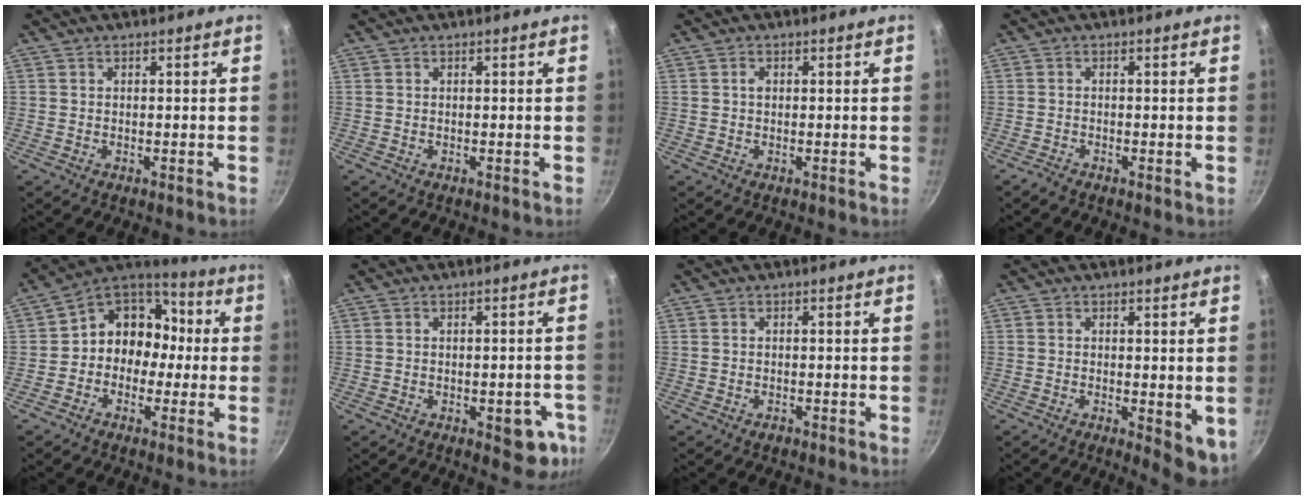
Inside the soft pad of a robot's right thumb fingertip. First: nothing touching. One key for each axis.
{"total": 0.0}
{"total": 1.1, "fx": 0.2, "fy": 0.8, "fz": 0.7, "tx": -0.009, "ty": 0.005, "tz": 0.002}
{"total": 1.0, "fx": -0.9, "fy": 0.2, "fz": 0.4, "tx": -0.017, "ty": 0.004, "tz": -0.022}
{"total": 12.0, "fx": -1.1, "fy": 10.3, "fz": 5.9, "tx": -0.037, "ty": 0.051, "tz": -0.040}
{"total": 7.2, "fx": -2.6, "fy": 3.6, "fz": 5.6, "tx": -0.035, "ty": 0.013, "tz": -0.029}
{"total": 0.9, "fx": -0.6, "fy": 0.5, "fz": 0.4, "tx": -0.008, "ty": 0.006, "tz": -0.008}
{"total": 6.0, "fx": -0.9, "fy": 2.4, "fz": 5.4, "tx": -0.054, "ty": -0.005, "tz": -0.008}